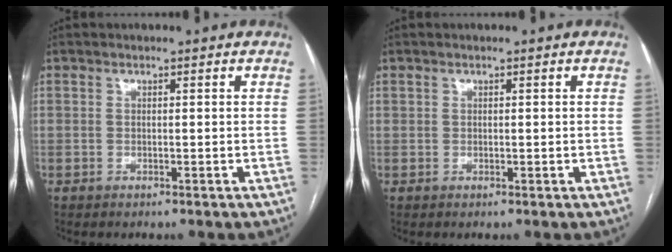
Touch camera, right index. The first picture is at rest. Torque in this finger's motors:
{"motor_torque": [-0.04, 0.14, 0.07, 0.00]}